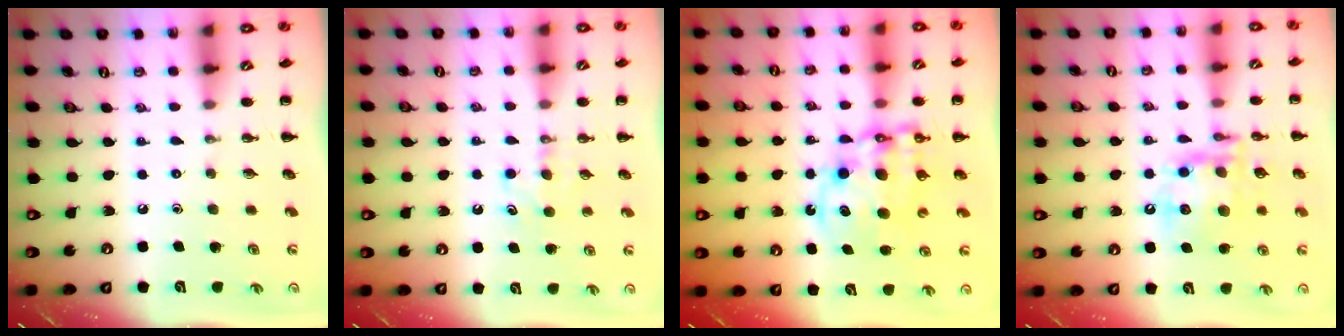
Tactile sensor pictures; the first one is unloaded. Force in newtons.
{"total": 4.6, "press": 4.5, "slide": 1.2}
{"total": 12.4, "press": 12.1, "slide": 2.9}
{"total": 15.2, "press": 14.9, "slide": 2.6}